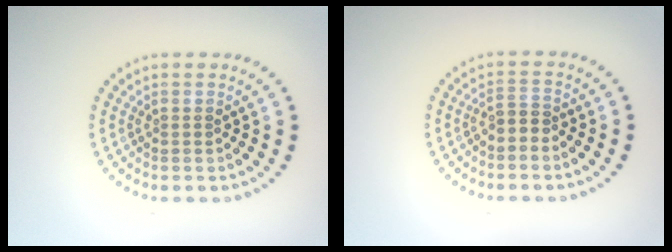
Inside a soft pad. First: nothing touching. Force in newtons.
{"total": 1.6, "press": 1.3, "slide": 0.9}